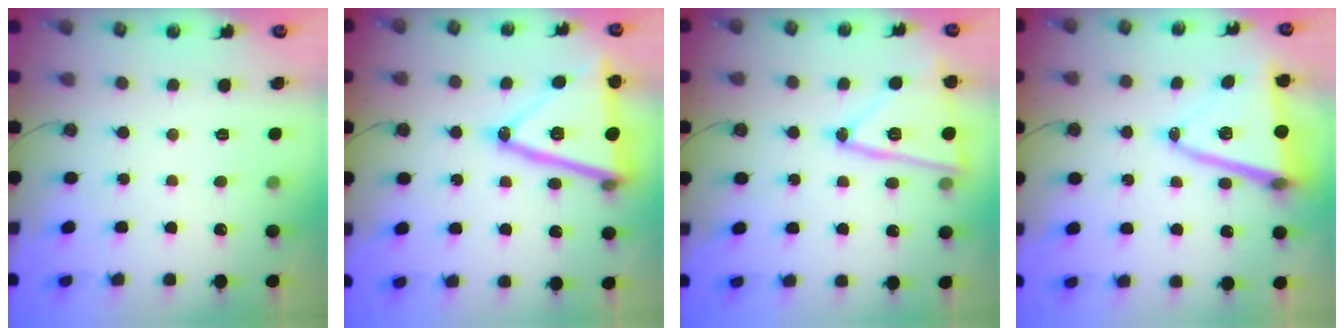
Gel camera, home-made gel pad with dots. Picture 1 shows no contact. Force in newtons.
{"total": 21.2, "press": 20.9, "slide": 3.5}
{"total": 15.9, "press": 15.9, "slide": 0.7}
{"total": 13.1, "press": 12.8, "slide": 2.8}